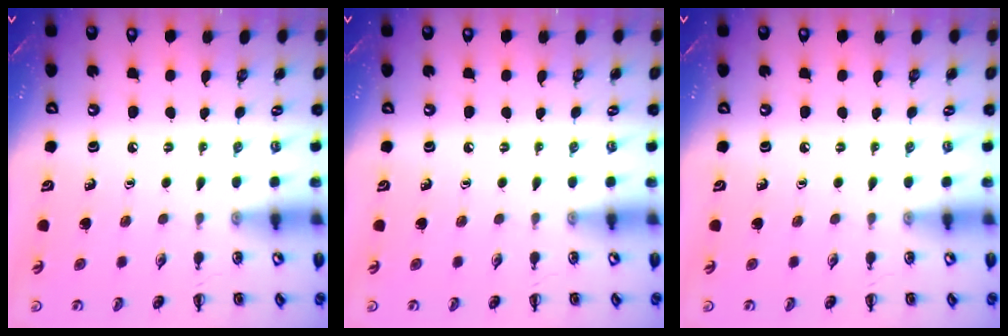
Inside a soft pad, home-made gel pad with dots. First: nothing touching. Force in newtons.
{"total": 0.0}
{"total": 0.0}